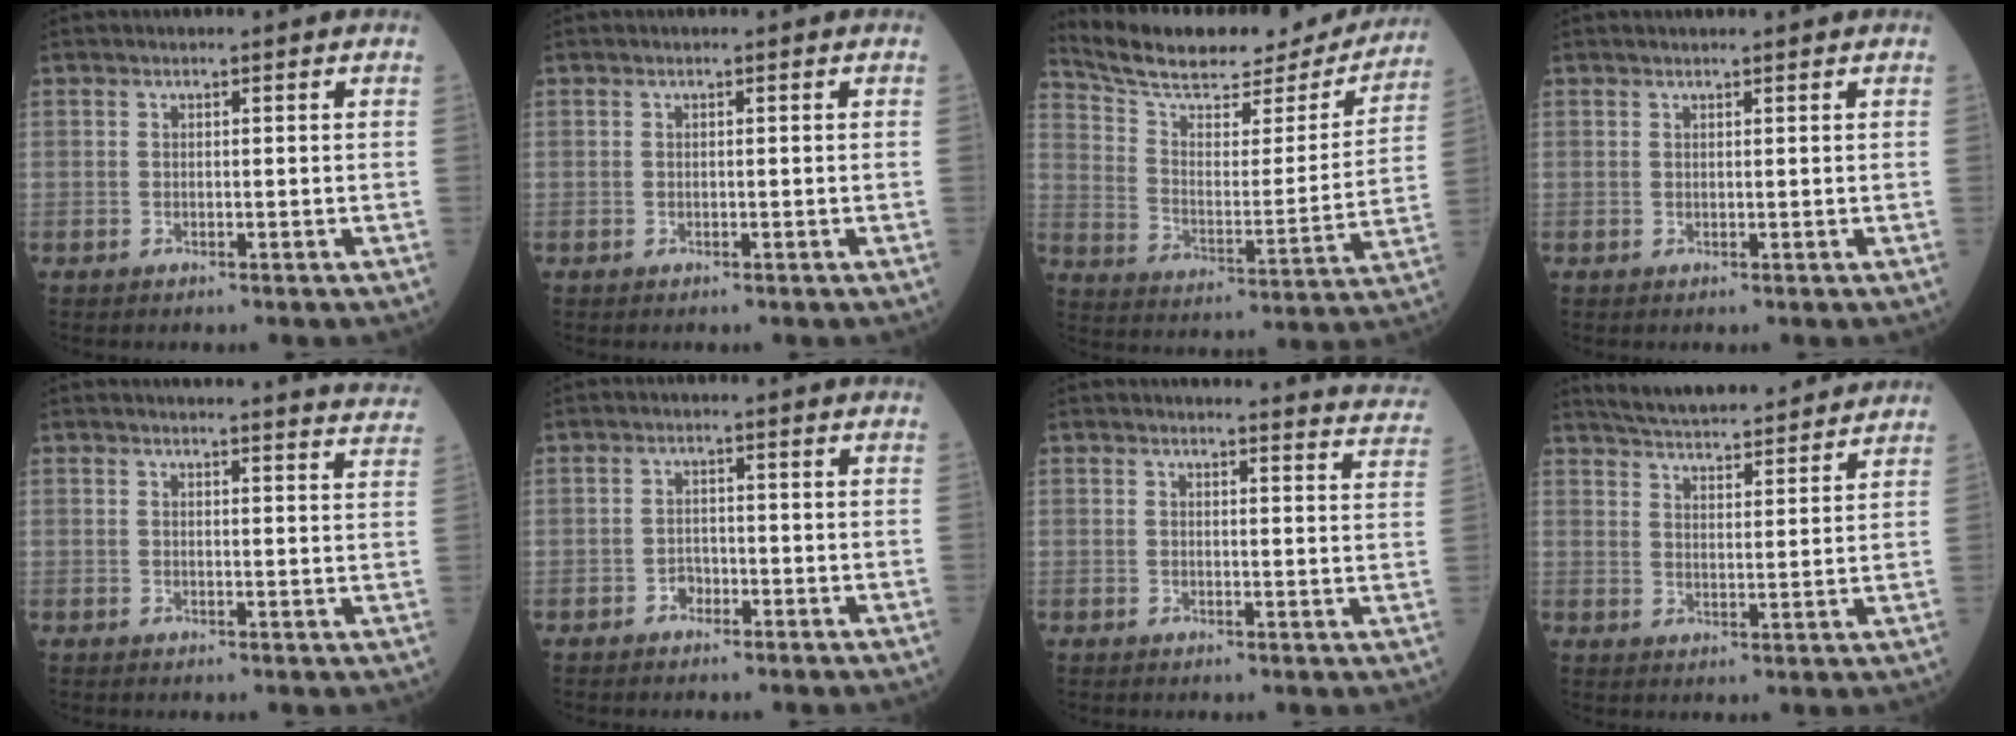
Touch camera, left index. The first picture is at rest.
{"total": 0.0}
{"total": 23.4, "force": [21.3, 5.8, 7.7], "torque": [-0.123, -0.026, 0.296]}
{"total": 2.0, "force": [1.9, 0.0, 0.7], "torque": [-0.007, 0.013, 0.027]}
{"total": 11.9, "force": [11.6, 0.4, 2.2], "torque": [-0.008, -0.049, 0.104]}
{"total": 1.6, "force": [-1.1, 1.0, 0.5], "torque": [-0.007, 0.004, -0.020]}
{"total": 11.0, "force": [10.9, 0.4, 1.2], "torque": [0.008, -0.065, 0.090]}
{"total": 15.8, "force": [14.7, 1.7, 5.4], "torque": [-0.089, 0.021, 0.213]}